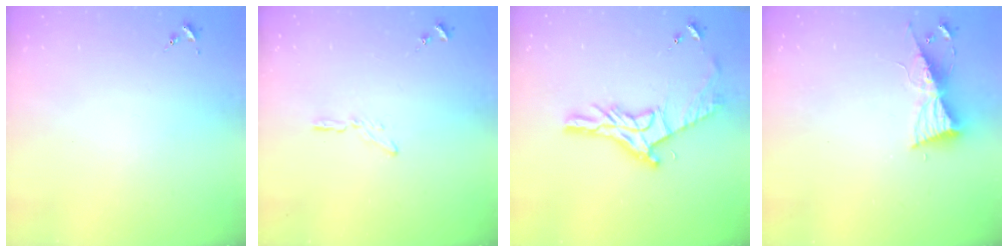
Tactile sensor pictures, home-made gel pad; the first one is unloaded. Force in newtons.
{"total": 4.0, "press": 3.9, "slide": 0.3}
{"total": 16.0, "press": 16.0, "slide": 1.1}
{"total": 9.1, "press": 9.1, "slide": 0.9}